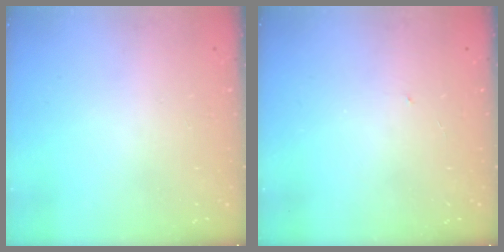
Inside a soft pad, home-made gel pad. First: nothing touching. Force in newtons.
{"total": 0.6, "press": 0.6, "slide": 0.1}